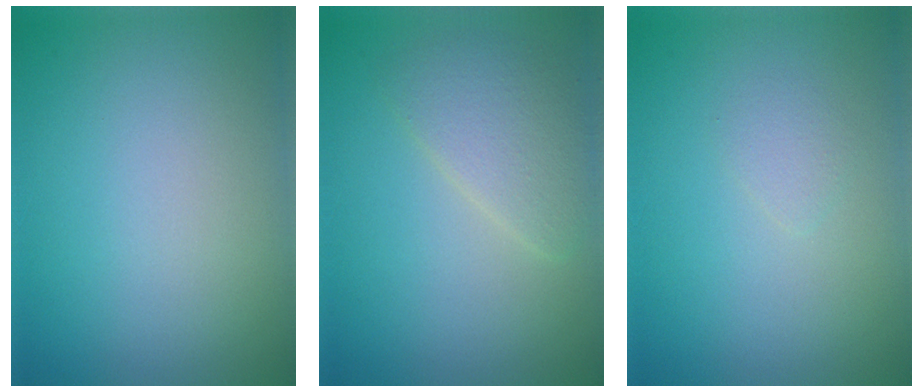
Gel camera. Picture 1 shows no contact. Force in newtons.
{"total": 3.1, "press": 3.1, "slide": 0.0}
{"total": 0.8, "press": 0.8, "slide": 0.0}